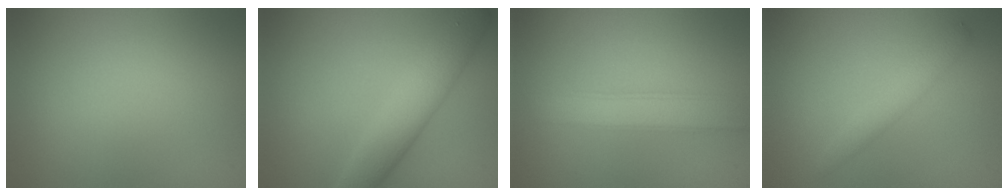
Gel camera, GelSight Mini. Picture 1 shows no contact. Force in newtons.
{"total": 5.1, "press": 5.1, "slide": 0.2}
{"total": 3.0, "press": 3.0, "slide": 0.0}
{"total": 2.3, "press": 2.3, "slide": 0.1}